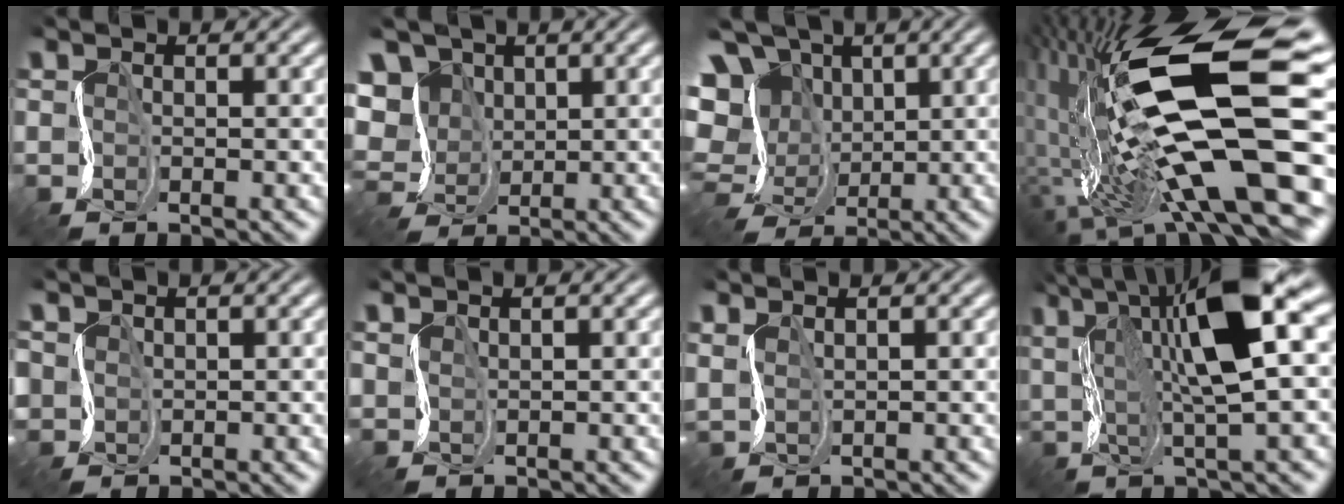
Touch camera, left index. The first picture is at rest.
{"total": 8.1, "force": [2.3, 6.6, 4.1], "torque": [-0.062, 0.017, 0.005]}
{"total": 14.2, "force": [0.6, 11.6, 8.1], "torque": [-0.154, 0.012, -0.016]}
{"total": 18.9, "force": [-0.1, 7.2, 17.4], "torque": [-0.318, -0.002, -0.012]}
{"total": 1.7, "force": [0.7, 1.4, 0.5], "torque": [-0.019, -0.003, 0.016]}
{"total": 1.4, "force": [1.2, 0.4, 0.5], "torque": [-0.014, -0.001, 0.027]}
{"total": 2.0, "force": [1.6, 0.7, 1.1], "torque": [-0.034, 0.004, 0.031]}
{"total": 12.5, "force": [3.8, 3.5, 11.4], "torque": [-0.200, 0.011, 0.064]}